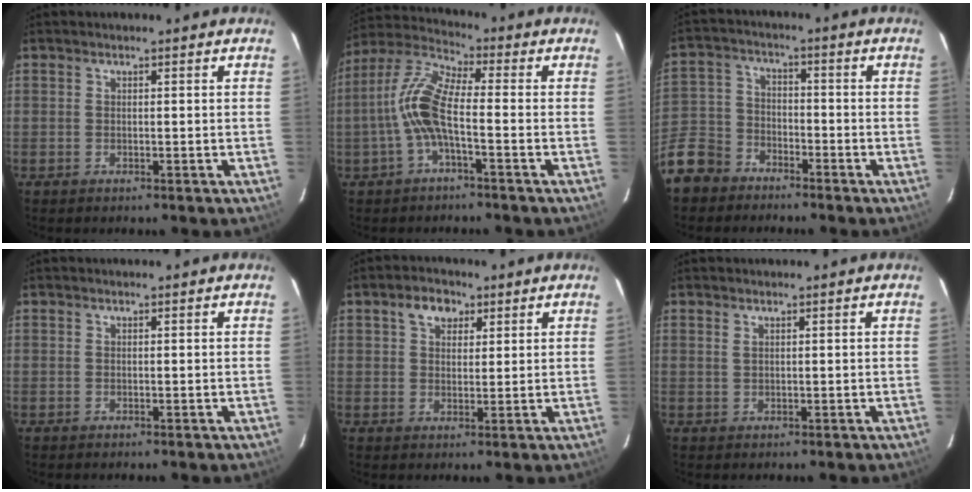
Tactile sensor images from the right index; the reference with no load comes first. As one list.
[{"total": 9.8, "force": [-2.3, 2.5, 9.1], "torque": [-0.206, 0.014, -0.047]}, {"total": 11.1, "force": [-7.8, 7.2, 3.4], "torque": [-0.104, 0.016, -0.150]}, {"total": 0.0}, {"total": 4.4, "force": [2.4, 3.0, 2.3], "torque": [-0.034, 0.014, 0.040]}, {"total": 0.7, "force": [0.5, 0.3, 0.4], "torque": [-0.007, 0.002, 0.009]}]